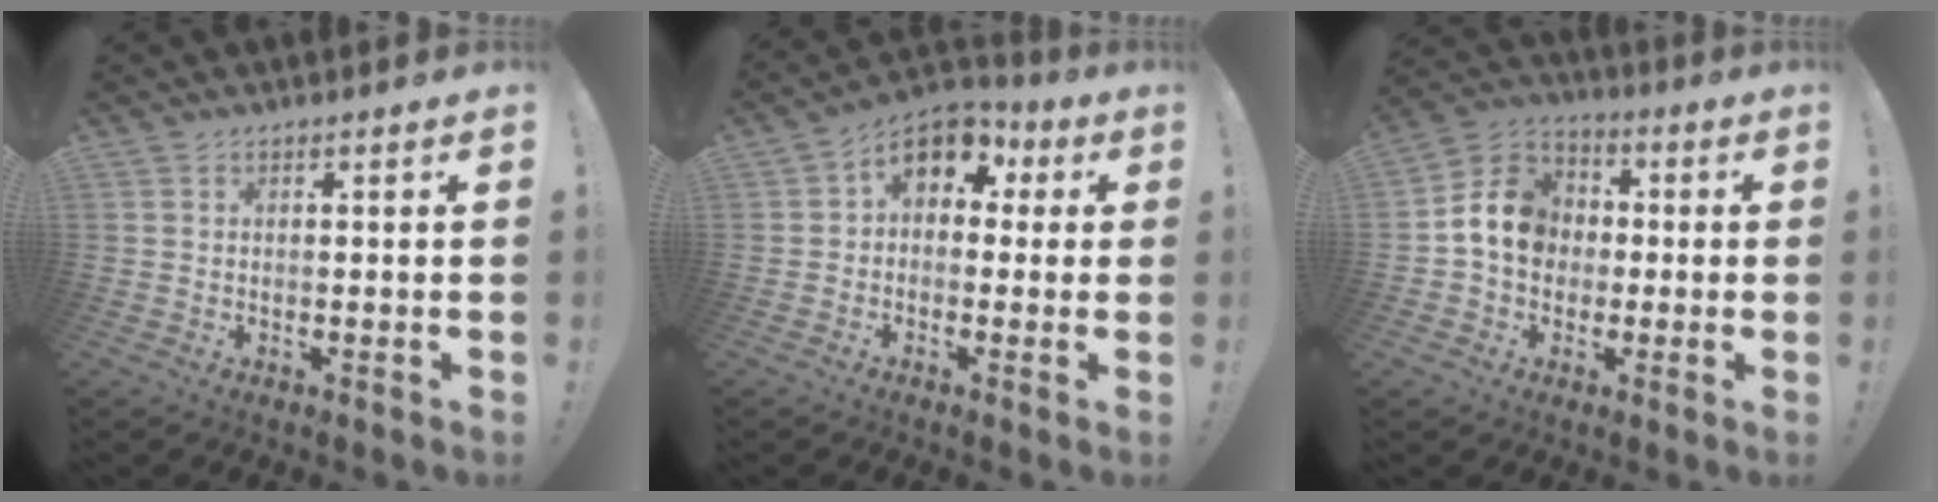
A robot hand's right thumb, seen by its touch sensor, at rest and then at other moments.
{"total": 9.0, "force": [2.3, 6.8, 5.4], "torque": [-0.069, -0.003, 0.047]}
{"total": 12.7, "force": [0.1, 10.9, 6.6], "torque": [-0.099, 0.014, 0.009]}